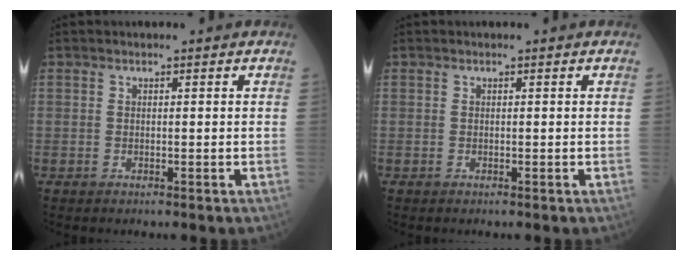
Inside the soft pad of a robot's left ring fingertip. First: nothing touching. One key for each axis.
{"total": 0.0}